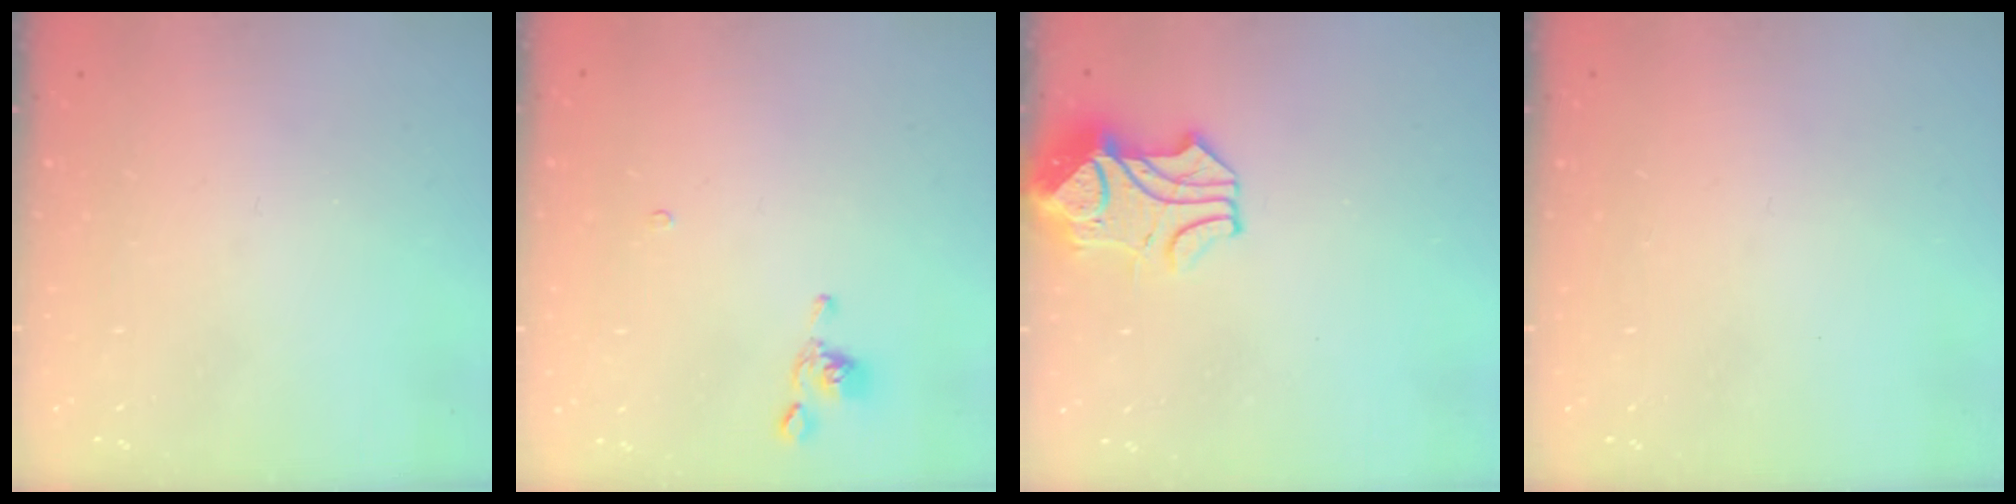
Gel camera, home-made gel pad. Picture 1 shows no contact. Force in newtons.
{"total": 1.1, "press": 1.1, "slide": 0.3}
{"total": 2.3, "press": 2.0, "slide": 1.0}
{"total": 0.0}